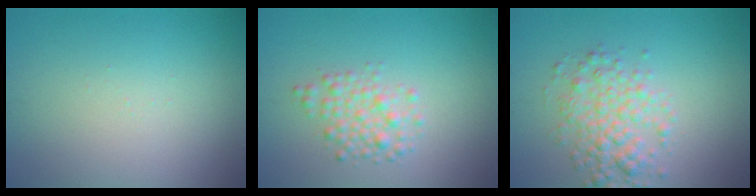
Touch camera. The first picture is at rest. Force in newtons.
{"total": 2.6, "press": 2.6, "slide": 0.1}
{"total": 3.9, "press": 3.9, "slide": 0.1}